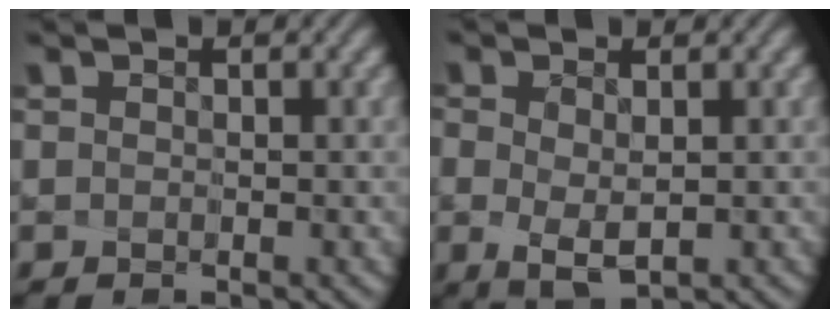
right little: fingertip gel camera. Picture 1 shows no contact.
{"total": 2.3, "force": [-1.1, 0.7, 1.9], "torque": [-0.037, -0.020, -0.001]}